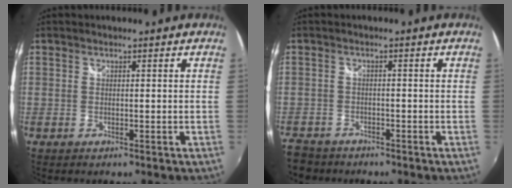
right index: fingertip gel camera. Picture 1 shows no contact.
{"total": 6.1, "force": [-4.9, 3.5, 1.0], "torque": [-0.052, -0.005, -0.091]}